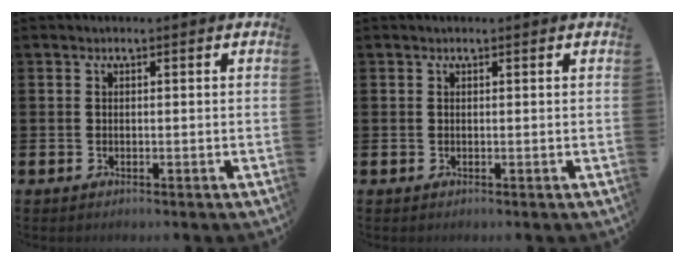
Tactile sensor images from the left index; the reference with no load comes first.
{"total": 0.0}